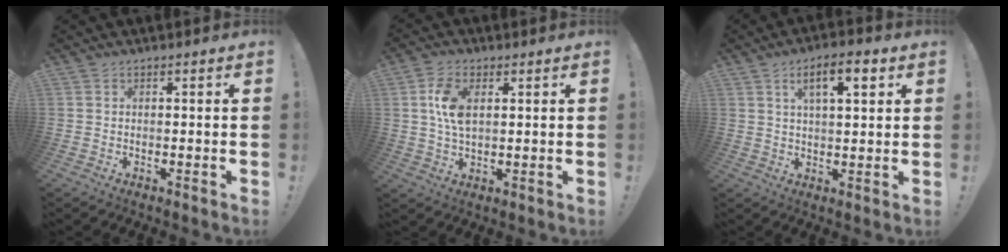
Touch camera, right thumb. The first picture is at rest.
{"total": 8.3, "force": [2.0, 4.8, 6.5], "torque": [-0.133, -0.002, 0.033]}
{"total": 8.4, "force": [3.6, 2.8, 7.1], "torque": [-0.104, -0.003, 0.054]}